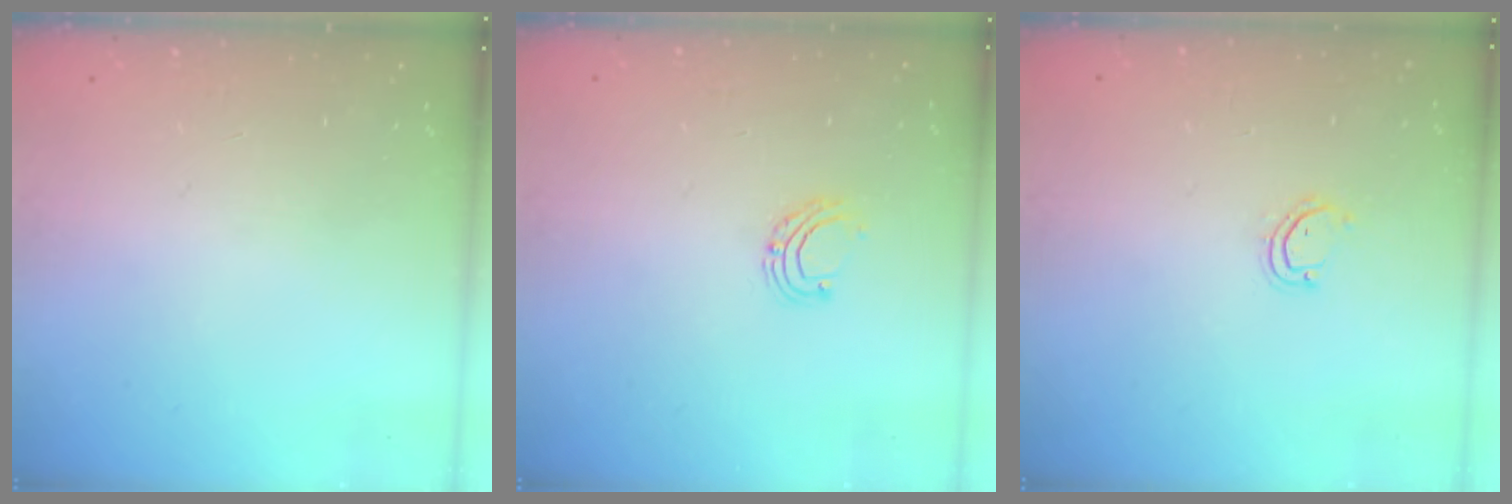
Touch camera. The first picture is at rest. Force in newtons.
{"total": 5.9, "press": 5.9, "slide": 0.6}
{"total": 3.4, "press": 3.4, "slide": 0.2}